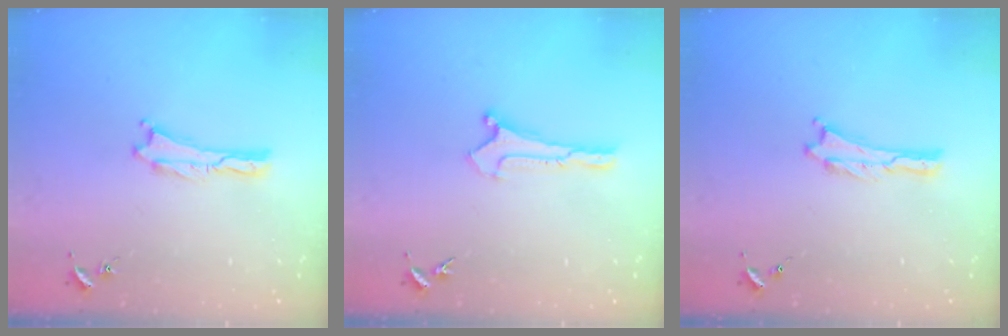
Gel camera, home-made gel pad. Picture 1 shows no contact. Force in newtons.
{"total": 0.0}
{"total": 0.0}